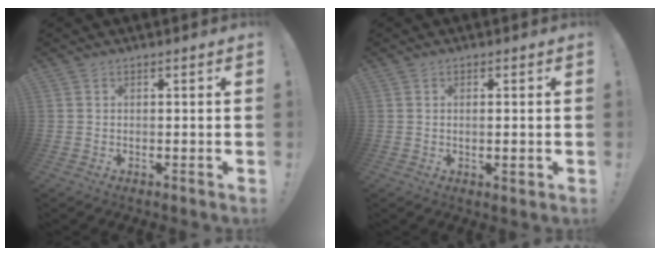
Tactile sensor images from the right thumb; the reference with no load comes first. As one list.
[{"total": 1.9, "force": [-0.1, 0.3, 1.8], "torque": [-0.019, -0.007, -0.003]}]